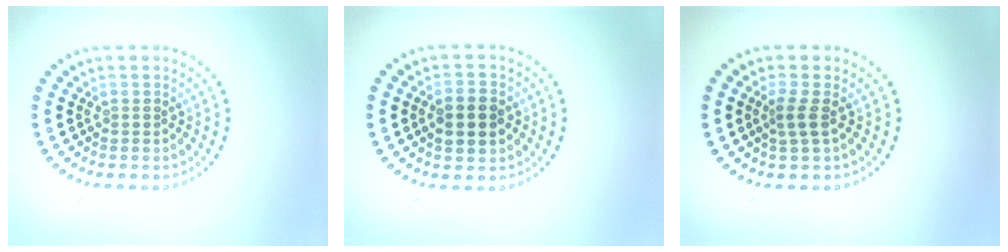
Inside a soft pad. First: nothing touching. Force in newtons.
{"total": 3.7, "press": 3.7, "slide": 0.2}
{"total": 1.7, "press": 1.3, "slide": 1.0}